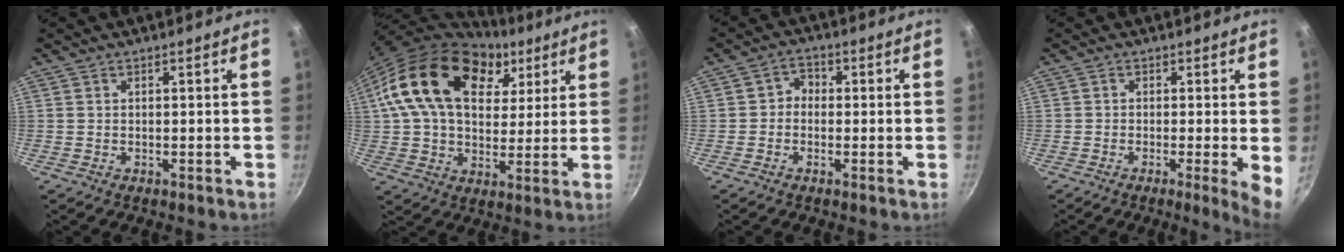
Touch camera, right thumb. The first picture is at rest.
{"total": 23.6, "force": [9.7, 15.2, 15.2], "torque": [-0.245, -0.008, 0.158]}
{"total": 3.0, "force": [-0.3, 2.7, 1.4], "torque": [-0.005, 0.011, -0.017]}
{"total": 5.2, "force": [-0.8, 0.5, 5.1], "torque": [-0.068, -0.009, -0.013]}